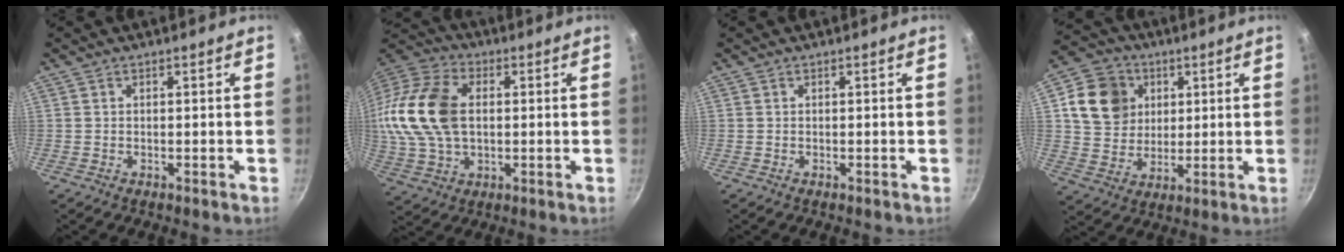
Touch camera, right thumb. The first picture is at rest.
{"total": 18.8, "force": [1.6, 12.5, 14.0], "torque": [-0.270, 0.022, 0.023]}
{"total": 0.0}
{"total": 12.6, "force": [3.7, 10.7, 5.4], "torque": [-0.070, -0.001, 0.065]}